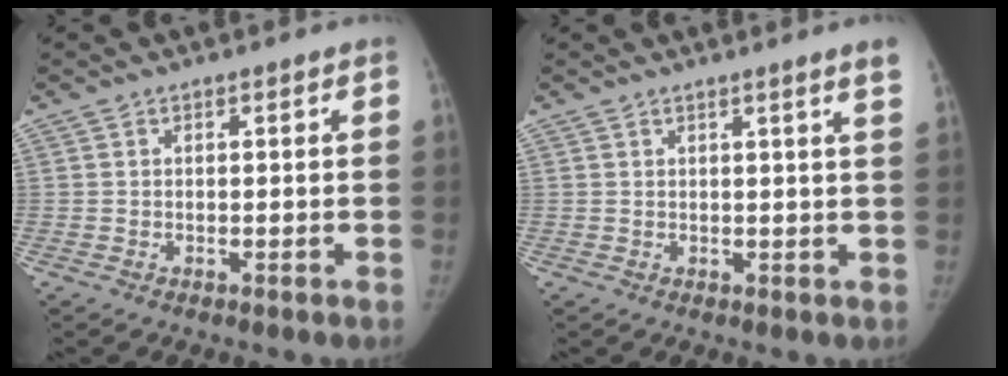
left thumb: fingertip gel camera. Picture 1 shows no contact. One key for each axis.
{"total": 2.8, "fx": 1.9, "fy": -0.6, "fz": 2.0, "tx": -0.027, "ty": -0.010, "tz": 0.023}